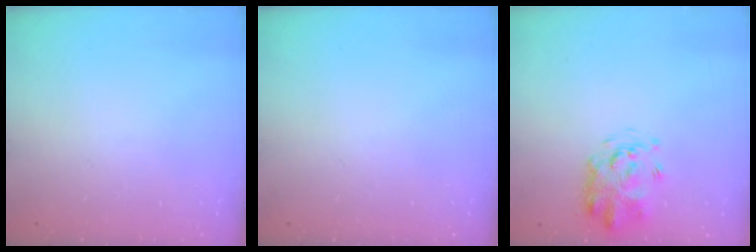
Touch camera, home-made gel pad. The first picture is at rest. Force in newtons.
{"total": 0.0}
{"total": 3.3, "press": 3.2, "slide": 0.8}